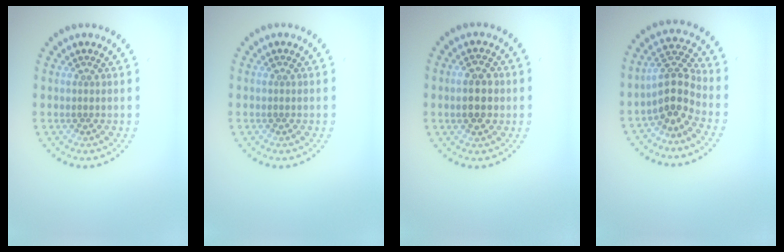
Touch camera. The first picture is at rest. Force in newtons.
{"total": 0.0}
{"total": 3.9, "press": 3.9, "slide": 0.3}
{"total": 3.5, "press": 2.9, "slide": 1.9}